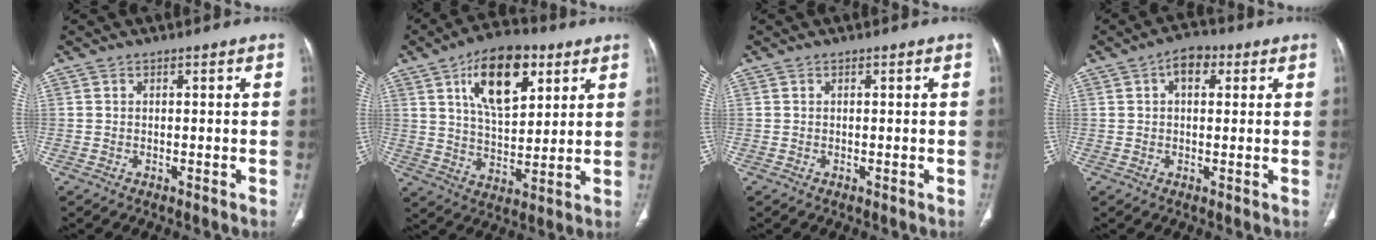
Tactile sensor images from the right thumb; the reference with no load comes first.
{"total": 16.0, "force": [7.1, 8.1, 11.8], "torque": [-0.159, -0.022, 0.120]}
{"total": 0.0}
{"total": 4.8, "force": [1.7, 2.9, 3.4], "torque": [-0.038, 0.008, 0.019]}